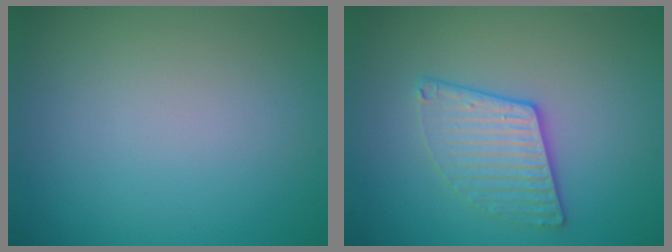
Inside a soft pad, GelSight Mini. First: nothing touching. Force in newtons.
{"total": 3.1, "press": 2.7, "slide": 1.4}